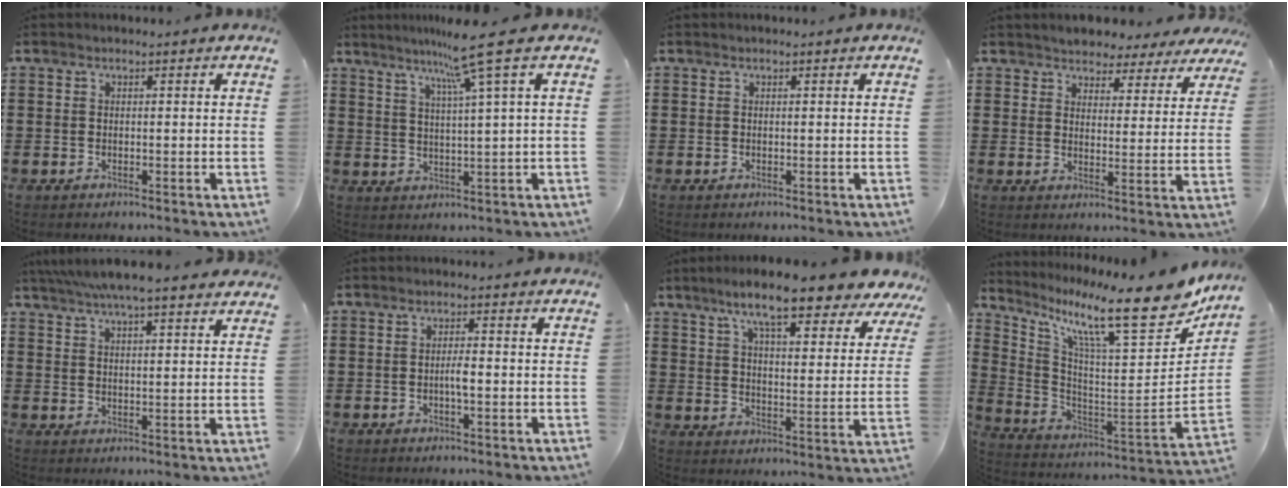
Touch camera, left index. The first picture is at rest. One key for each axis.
{"total": 8.1, "fx": 4.5, "fy": -1.2, "fz": 6.6, "tx": -0.132, "ty": -0.007, "tz": 0.069}
{"total": 0.0}
{"total": 3.7, "fx": 3.5, "fy": 0.8, "fz": -0.4, "tx": -0.015, "ty": -0.016, "tz": 0.061}
{"total": 5.6, "fx": 5.0, "fy": 0.3, "fz": 2.5, "tx": -0.064, "ty": -0.011, "tz": 0.089}
{"total": 2.4, "fx": -0.5, "fy": 0.5, "fz": 2.3, "tx": -0.042, "ty": 0.002, "tz": -0.010}
{"total": 10.7, "fx": 8.6, "fy": 0.9, "fz": 6.3, "tx": -0.134, "ty": -0.036, "tz": 0.142}
{"total": 13.1, "fx": 9.1, "fy": 1.1, "fz": 9.4, "tx": -0.189, "ty": -0.078, "tz": 0.142}